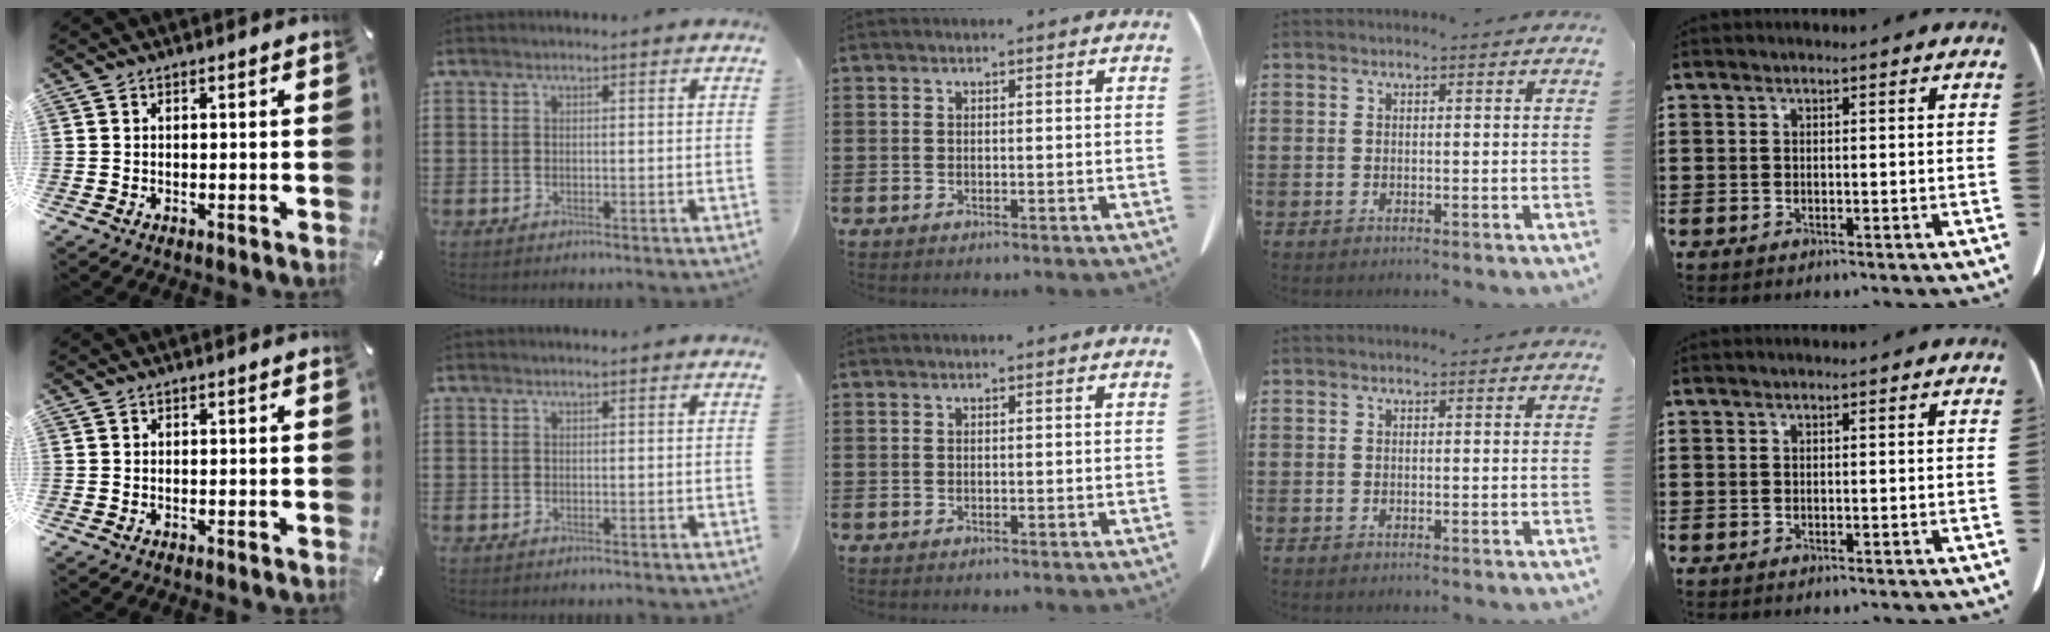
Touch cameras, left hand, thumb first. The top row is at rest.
{}